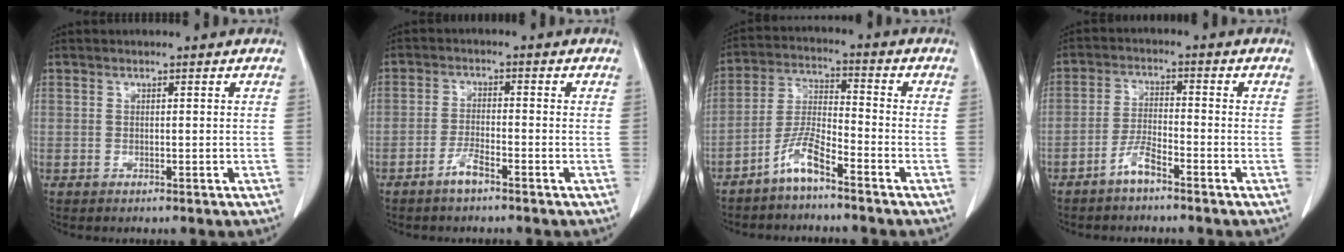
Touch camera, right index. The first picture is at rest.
{"total": 3.0, "force": [-2.4, 0.4, 1.8], "torque": [-0.036, 0.002, -0.049]}
{"total": 6.2, "force": [-4.6, 0.8, 4.1], "torque": [-0.093, -0.004, -0.096]}
{"total": 3.8, "force": [-3.0, 0.6, 2.3], "torque": [-0.049, 0.003, -0.061]}